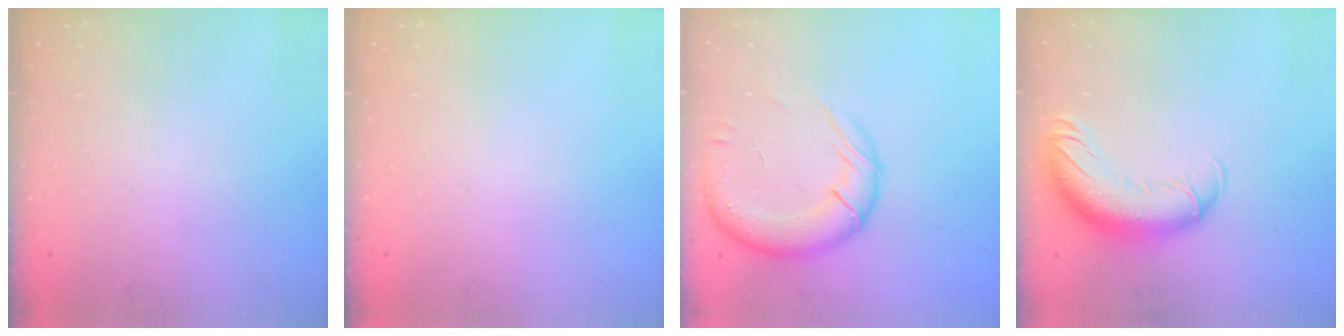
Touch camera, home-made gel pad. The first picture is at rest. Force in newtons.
{"total": 0.0}
{"total": 18.0, "press": 17.4, "slide": 4.4}
{"total": 14.0, "press": 13.6, "slide": 3.3}